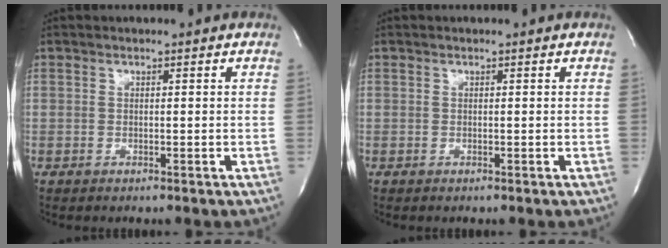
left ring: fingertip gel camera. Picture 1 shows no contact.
{"total": 0.0}